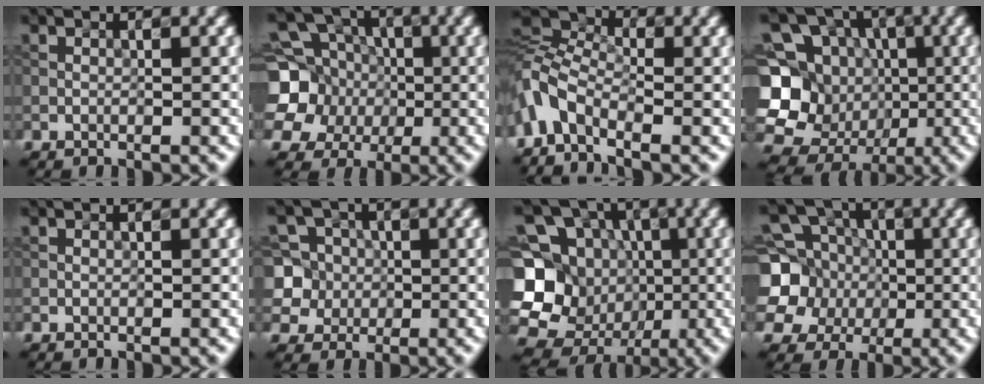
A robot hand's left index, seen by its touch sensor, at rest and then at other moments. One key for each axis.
{"total": 13.0, "fx": 0.6, "fy": 11.7, "fz": 5.7, "tx": -0.158, "ty": 0.019, "tz": -0.019}
{"total": 5.9, "fx": -1.7, "fy": 3.6, "fz": 4.3, "tx": -0.093, "ty": 0.012, "tz": -0.062}
{"total": 14.0, "fx": -2.4, "fy": 12.9, "fz": 5.0, "tx": -0.148, "ty": 0.006, "tz": -0.043}
{"total": 0.0}
{"total": 6.7, "fx": 0.4, "fy": 6.4, "fz": 1.8, "tx": -0.030, "ty": 0.032, "tz": -0.002}
{"total": 15.9, "fx": -3.3, "fy": 14.5, "fz": 5.4, "tx": -0.162, "ty": 0.003, "tz": -0.062}
{"total": 11.1, "fx": 0.7, "fy": 10.0, "fz": 4.9, "tx": -0.130, "ty": 0.024, "tz": -0.022}